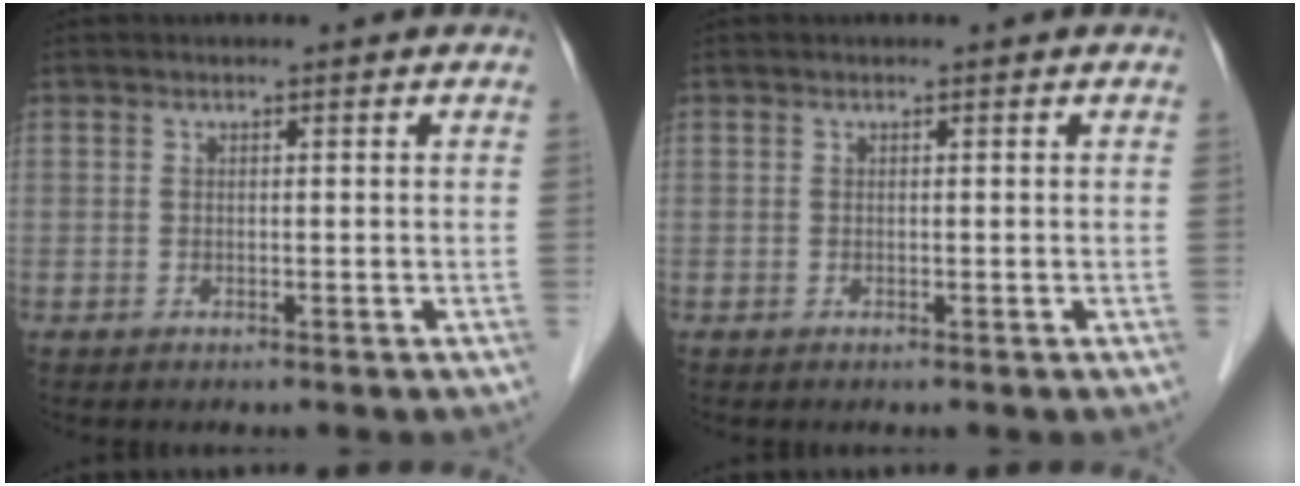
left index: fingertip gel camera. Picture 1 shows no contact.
{"total": 0.0}